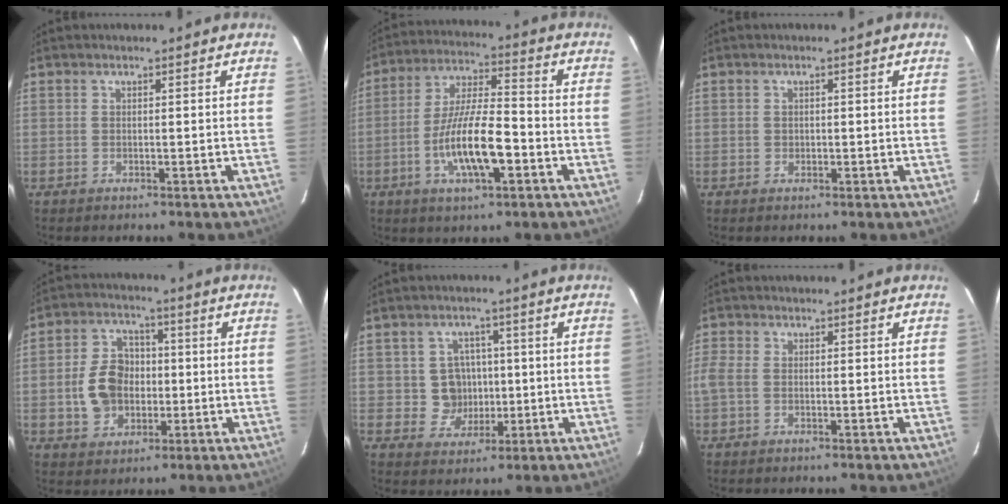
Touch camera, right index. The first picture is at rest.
{"total": 12.7, "force": [-4.5, 3.4, 11.4], "torque": [-0.226, -0.004, -0.080]}
{"total": 0.8, "force": [-0.1, 0.8, 0.1], "torque": [0.001, 0.002, -0.001]}
{"total": 9.5, "force": [-1.1, 7.6, 5.7], "torque": [-0.122, 0.027, -0.007]}
{"total": 6.2, "force": [-0.1, 6.1, 1.1], "torque": [-0.031, 0.016, 0.009]}
{"total": 2.6, "force": [-0.7, 1.8, 1.7], "torque": [-0.042, 0.001, -0.016]}